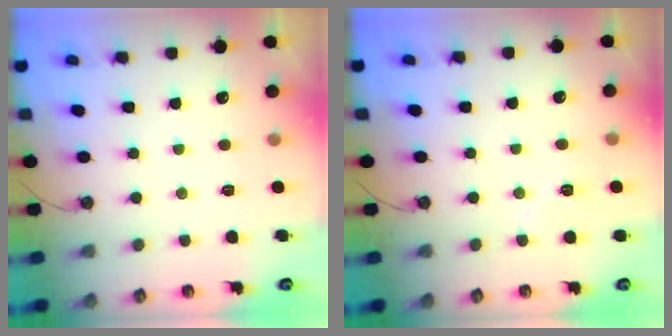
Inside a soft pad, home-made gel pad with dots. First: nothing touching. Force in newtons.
{"total": 5.4, "press": 5.3, "slide": 0.5}